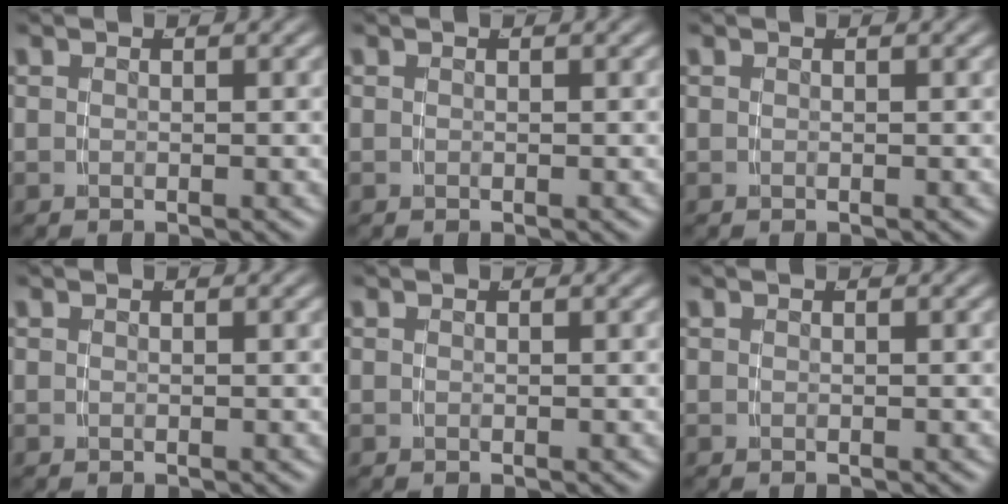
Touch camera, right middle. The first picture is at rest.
{"total": 0.0}
{"total": 0.0}
{"total": 0.0}
{"total": 0.0}
{"total": 0.0}